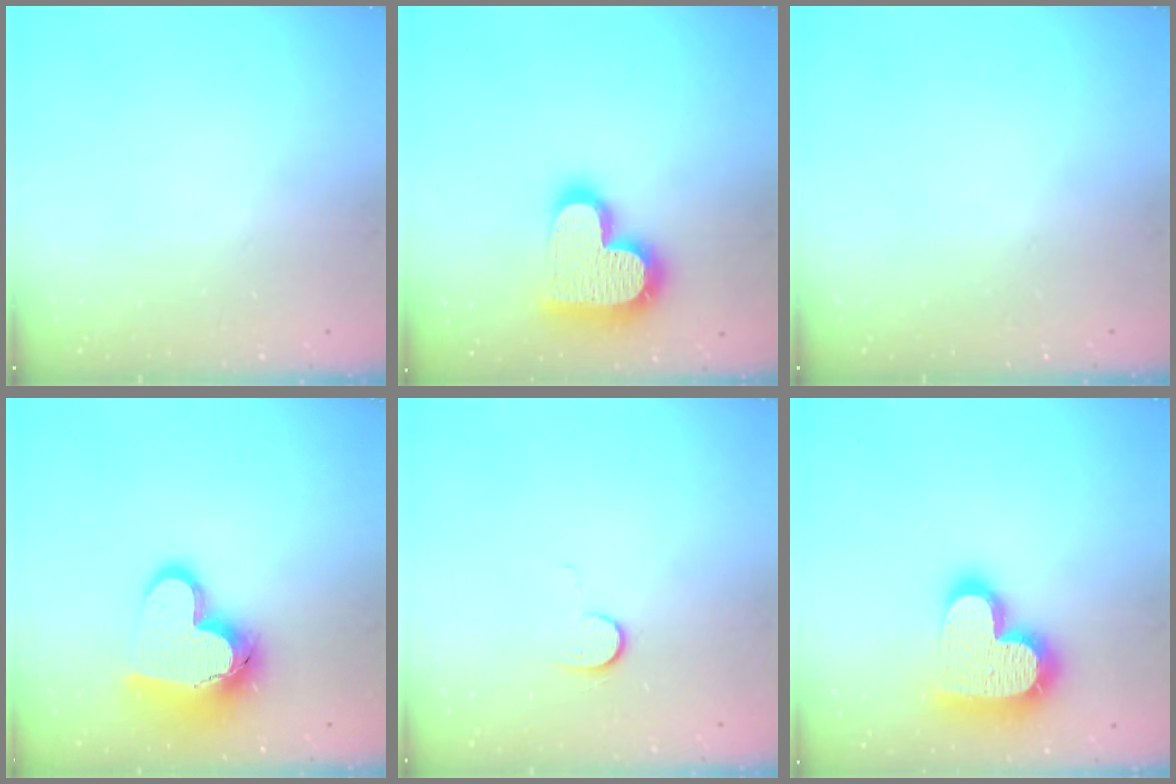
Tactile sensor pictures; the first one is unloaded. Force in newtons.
{"total": 19.5, "press": 19.5, "slide": 1.5}
{"total": 0.0}
{"total": 15.9, "press": 15.7, "slide": 2.2}
{"total": 6.2, "press": 6.2, "slide": 0.6}
{"total": 20.1, "press": 20.1, "slide": 1.5}